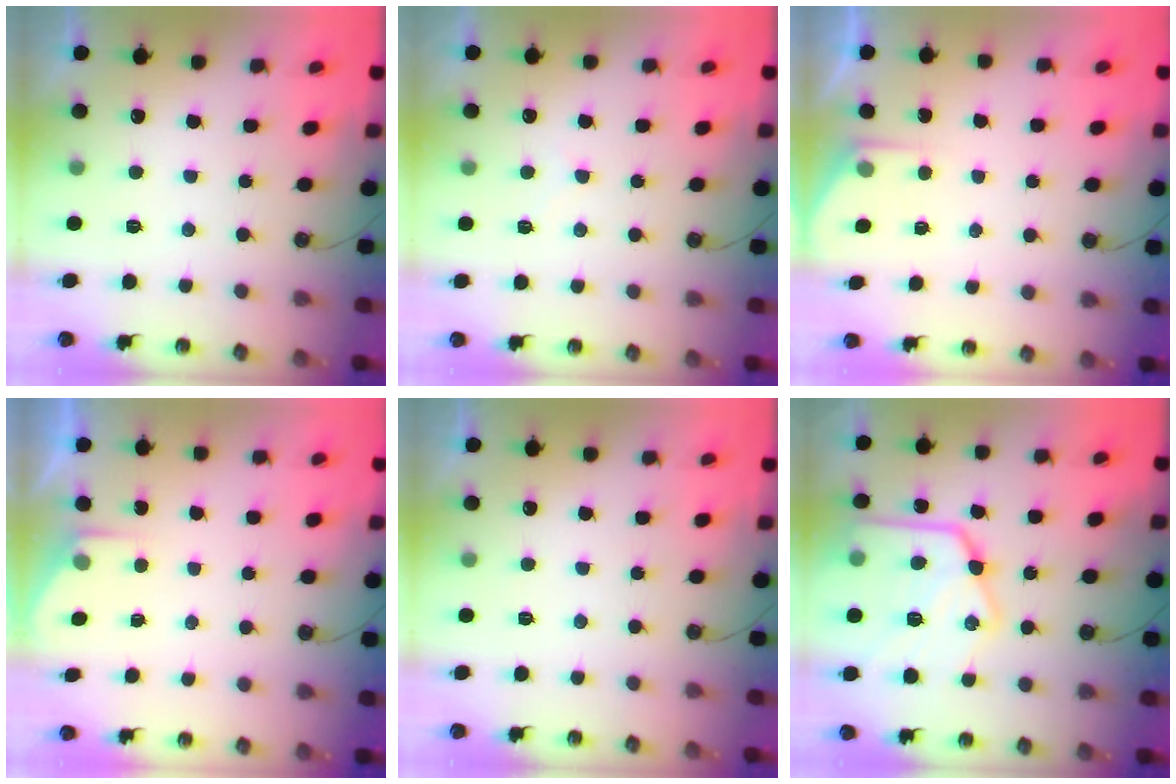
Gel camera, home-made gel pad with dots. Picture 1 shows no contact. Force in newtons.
{"total": 5.4, "press": 5.4, "slide": 0.7}
{"total": 2.7, "press": 2.7, "slide": 0.3}
{"total": 2.4, "press": 2.4, "slide": 0.4}
{"total": 0.0}
{"total": 22.0, "press": 21.9, "slide": 1.8}